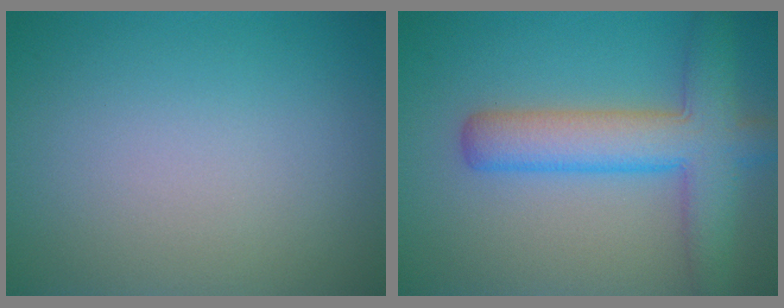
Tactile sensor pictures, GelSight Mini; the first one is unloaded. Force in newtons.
{"total": 6.8, "press": 6.8, "slide": 0.4}